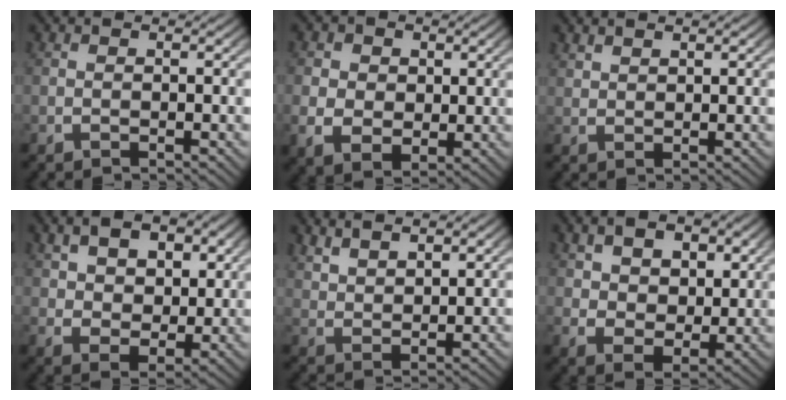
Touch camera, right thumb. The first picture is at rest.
{"total": 5.0, "force": [0.3, 4.1, 2.8], "torque": [-0.062, -0.026, 0.022]}
{"total": 1.6, "force": [1.6, 0.1, 0.3], "torque": [-0.003, 0.004, 0.035]}
{"total": 5.6, "force": [2.0, 3.6, 3.7], "torque": [-0.067, -0.015, 0.047]}
{"total": 3.9, "force": [3.5, 0.8, 1.5], "torque": [-0.025, 0.007, 0.072]}
{"total": 5.4, "force": [1.5, 3.8, 3.5], "torque": [-0.071, -0.025, 0.043]}